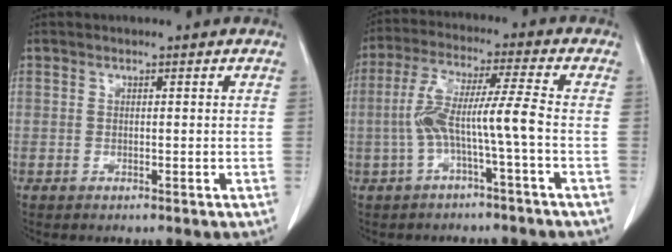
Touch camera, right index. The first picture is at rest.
{"total": 8.0, "force": [-2.0, -0.7, 7.7], "torque": [-0.158, 0.029, -0.033]}